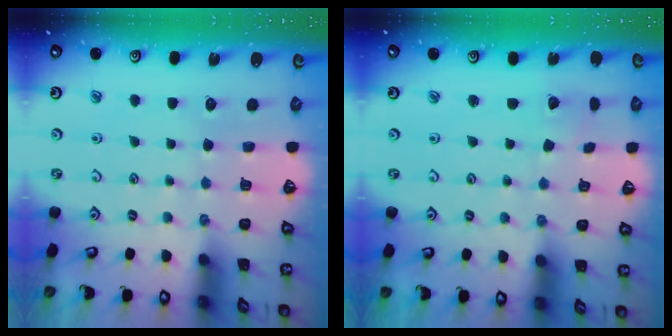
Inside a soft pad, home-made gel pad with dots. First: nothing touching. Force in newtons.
{"total": 1.7, "press": 1.7, "slide": 0.1}